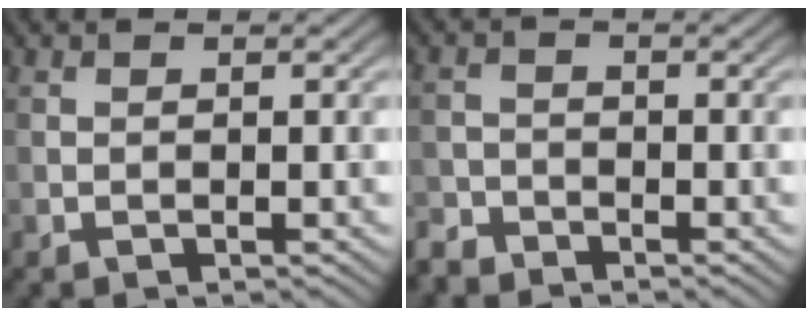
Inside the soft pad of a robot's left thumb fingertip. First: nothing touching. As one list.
[{"total": 2.6, "force": [-2.5, 0.8, 0.4], "torque": [-0.008, -0.005, -0.061]}]